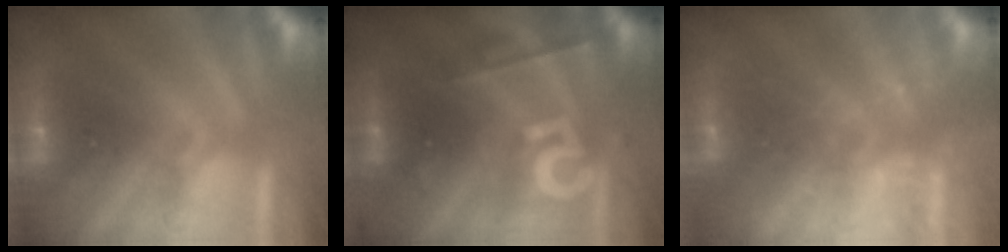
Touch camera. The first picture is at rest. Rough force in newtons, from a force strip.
{"total": 2.5}
{"total": 2.1}